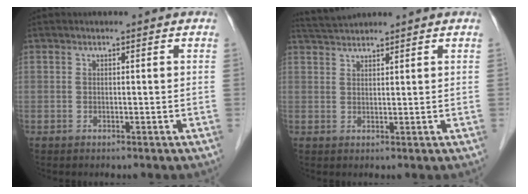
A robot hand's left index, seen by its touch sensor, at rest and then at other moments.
{"total": 3.0, "force": [3.0, -0.4, 0.2], "torque": [-0.010, 0.017, 0.061]}